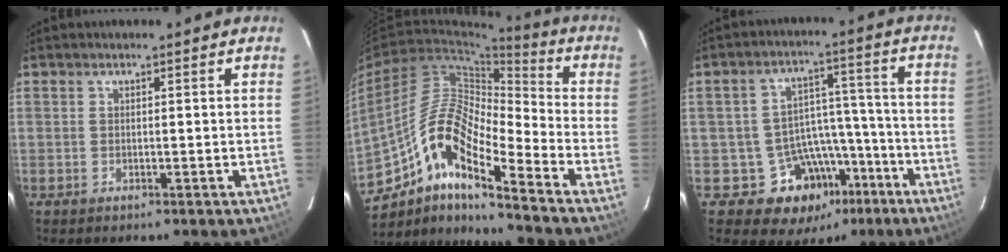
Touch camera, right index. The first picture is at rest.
{"total": 14.3, "force": [-8.3, 3.0, 11.2], "torque": [-0.191, 0.004, -0.167]}
{"total": 12.5, "force": [-7.1, 9.7, 3.3], "torque": [-0.056, 0.049, -0.082]}